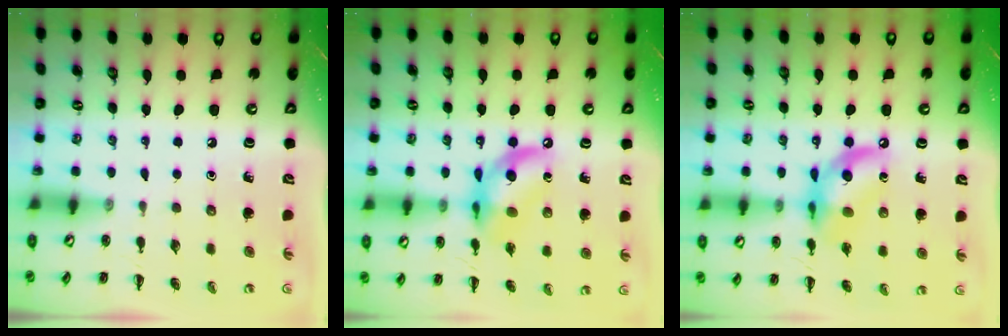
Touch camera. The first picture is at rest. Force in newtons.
{"total": 13.3, "press": 12.9, "slide": 3.3}
{"total": 13.3, "press": 12.9, "slide": 3.3}